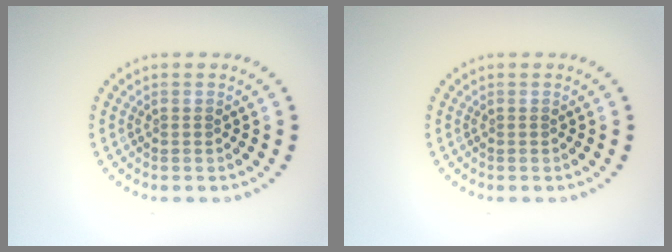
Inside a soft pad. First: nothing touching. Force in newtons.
{"total": 0.0}